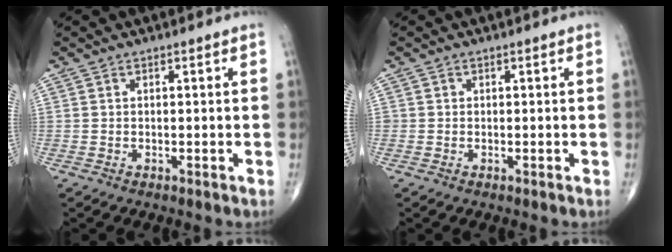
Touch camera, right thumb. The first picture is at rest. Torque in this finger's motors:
{"motor_torque": [0.14, 0.04, 0.16, 0.11, -0.01]}